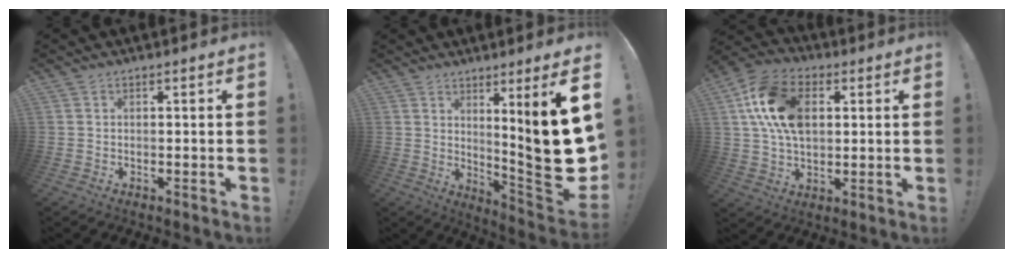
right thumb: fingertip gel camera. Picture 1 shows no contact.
{"total": 17.9, "force": [4.0, 1.6, 17.3], "torque": [-0.230, -0.056, 0.062]}
{"total": 17.5, "force": [4.0, 11.7, 12.3], "torque": [-0.221, 0.008, 0.078]}